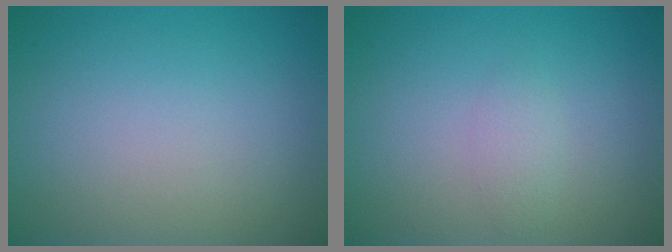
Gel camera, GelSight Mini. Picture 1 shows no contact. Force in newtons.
{"total": 1.2, "press": 1.2, "slide": 0.0}